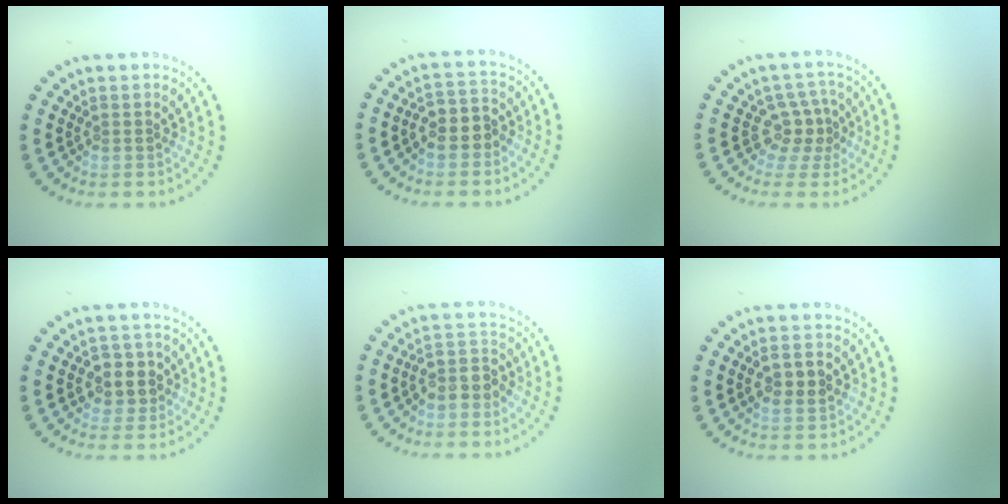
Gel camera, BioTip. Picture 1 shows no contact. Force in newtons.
{"total": 2.7, "press": 2.5, "slide": 1.1}
{"total": 2.5, "press": 1.8, "slide": 1.7}
{"total": 2.8, "press": 2.7, "slide": 0.9}
{"total": 2.5, "press": 2.2, "slide": 1.1}
{"total": 2.7, "press": 2.7, "slide": 0.3}